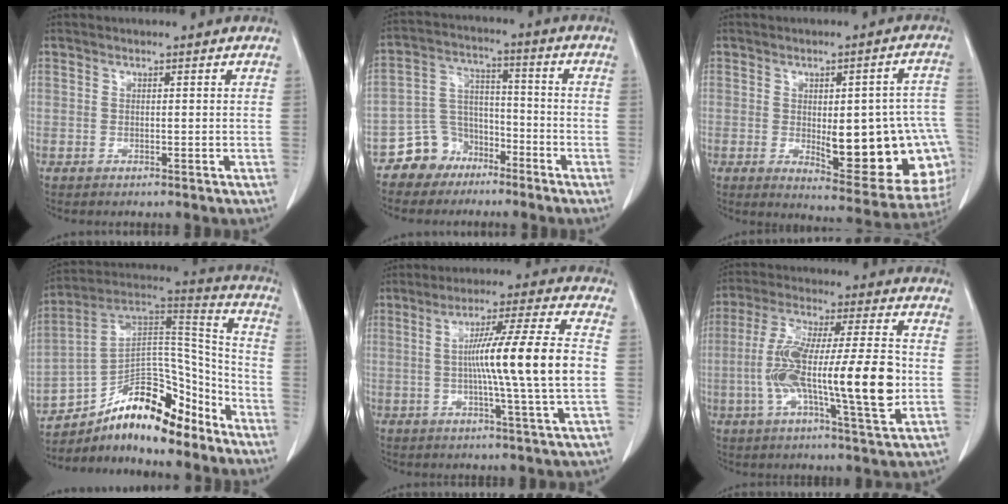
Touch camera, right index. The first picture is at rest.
{"total": 7.8, "force": [-5.5, 5.6, 0.8], "torque": [-0.012, 0.027, -0.098]}
{"total": 19.5, "force": [-2.8, 6.3, 18.2], "torque": [-0.154, 0.018, -0.007]}
{"total": 19.5, "force": [-14.1, 6.8, 11.6], "torque": [-0.200, 0.048, -0.238]}
{"total": 13.9, "force": [-0.4, -1.5, 13.9], "torque": [-0.229, 0.002, -0.012]}
{"total": 18.3, "force": [-2.5, 2.2, 18.0], "torque": [-0.324, 0.005, -0.043]}